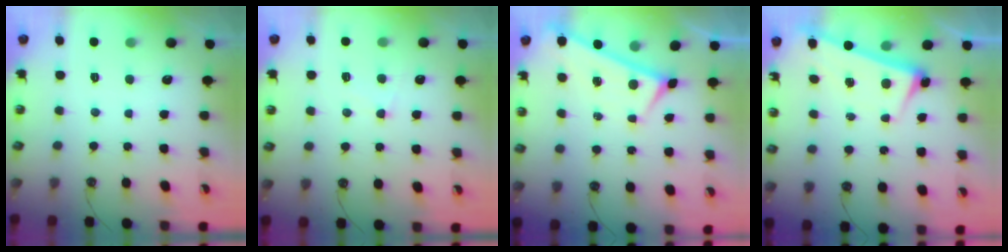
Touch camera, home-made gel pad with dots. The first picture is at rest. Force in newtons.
{"total": 2.4, "press": 2.3, "slide": 0.7}
{"total": 0.0}
{"total": 2.6, "press": 2.4, "slide": 0.9}